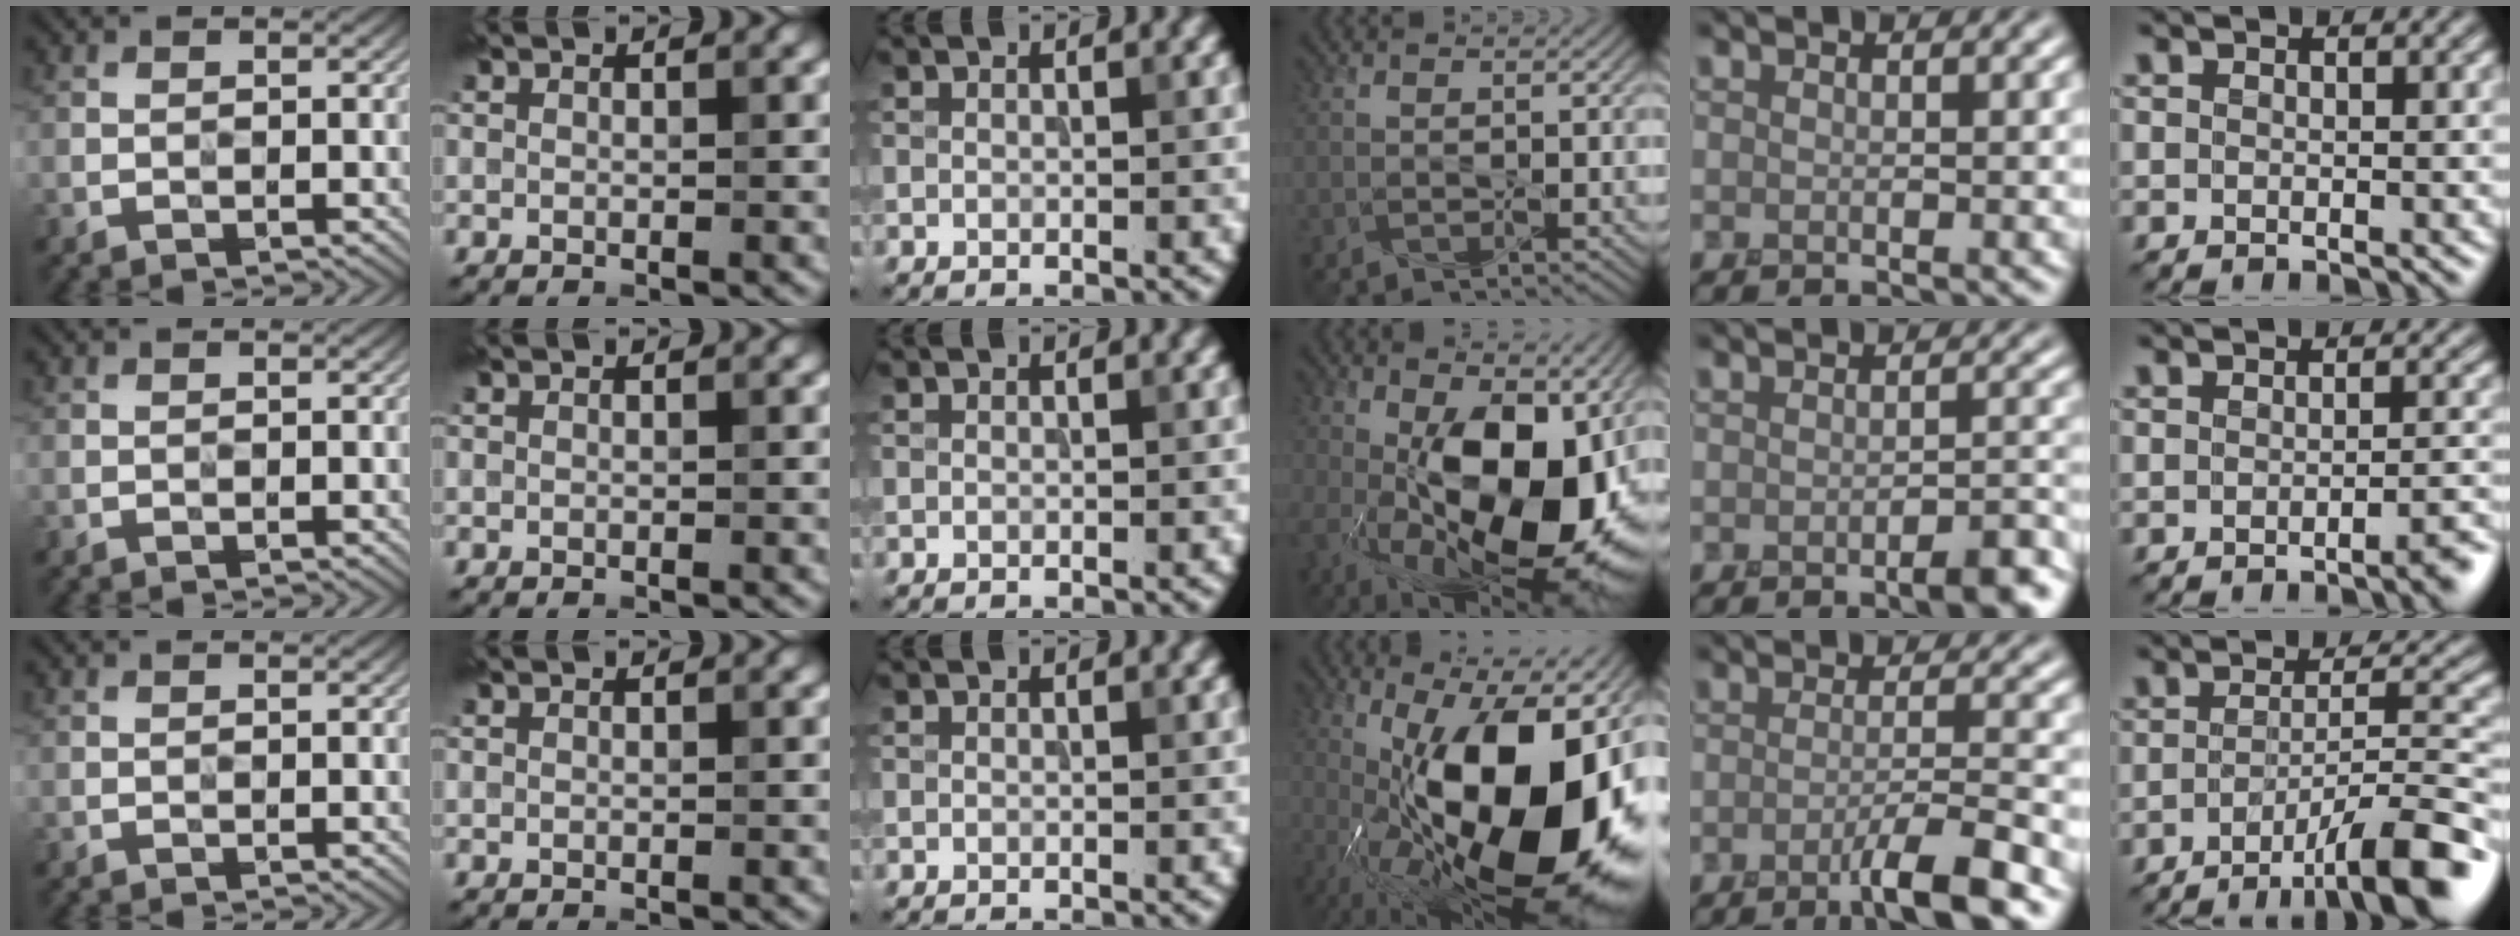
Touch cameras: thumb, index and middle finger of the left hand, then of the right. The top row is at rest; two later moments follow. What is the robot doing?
{"motion": "press", "object": "grip strengthener"}